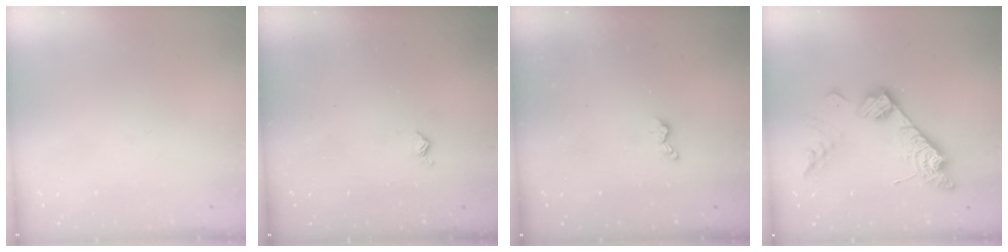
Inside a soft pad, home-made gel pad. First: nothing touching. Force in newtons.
{"total": 3.2, "press": 3.2, "slide": 0.5}
{"total": 3.4, "press": 3.4, "slide": 0.6}
{"total": 18.0, "press": 18.0, "slide": 1.1}